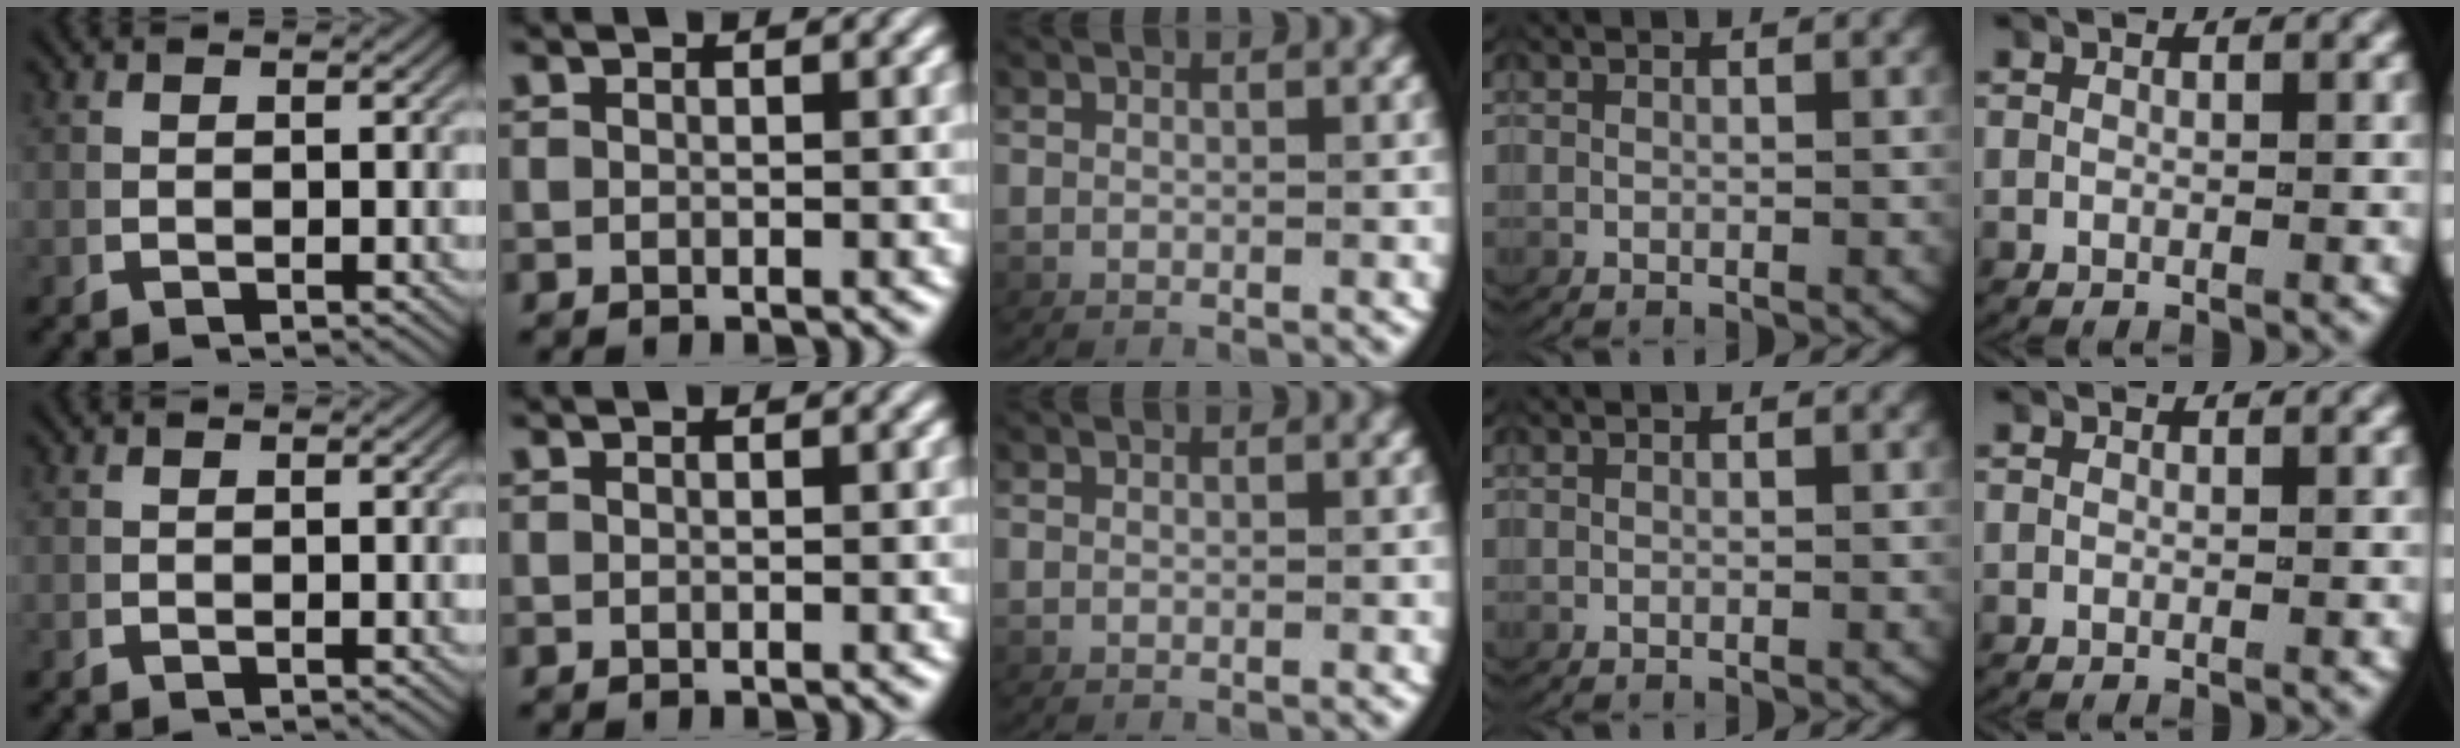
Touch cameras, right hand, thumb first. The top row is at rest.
{}